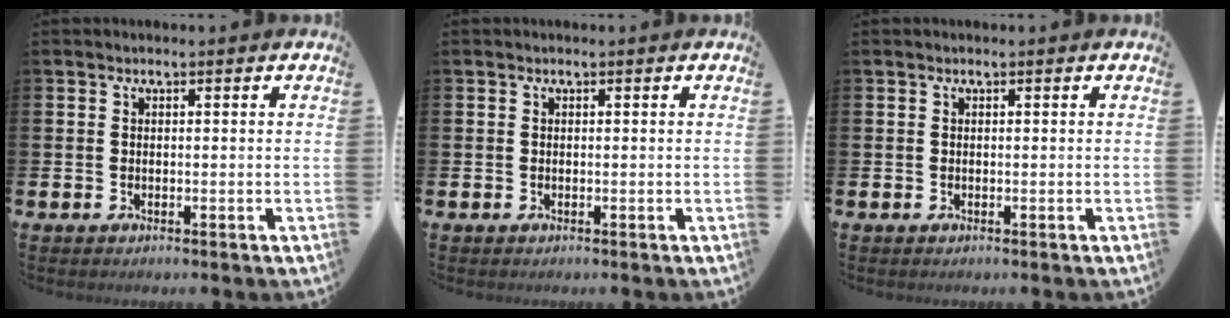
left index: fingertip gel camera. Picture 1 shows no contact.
{"total": 0.0}
{"total": 0.0}